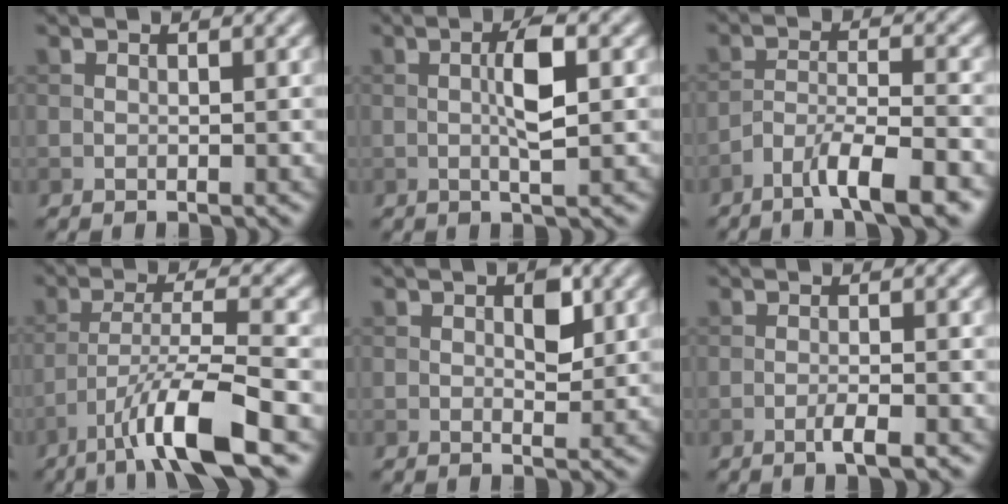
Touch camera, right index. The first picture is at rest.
{"total": 3.6, "force": [0.3, 0.6, 3.5], "torque": [-0.068, 0.004, 0.004]}
{"total": 6.5, "force": [-4.5, 1.3, 4.5], "torque": [-0.073, 0.002, -0.075]}
{"total": 8.1, "force": [-5.0, 1.2, 6.3], "torque": [-0.112, 0.003, -0.092]}
{"total": 2.2, "force": [0.6, 1.1, 1.8], "torque": [-0.024, -0.004, 0.009]}
{"total": 2.2, "force": [-1.1, 0.3, 1.9], "torque": [-0.029, 0.004, -0.024]}